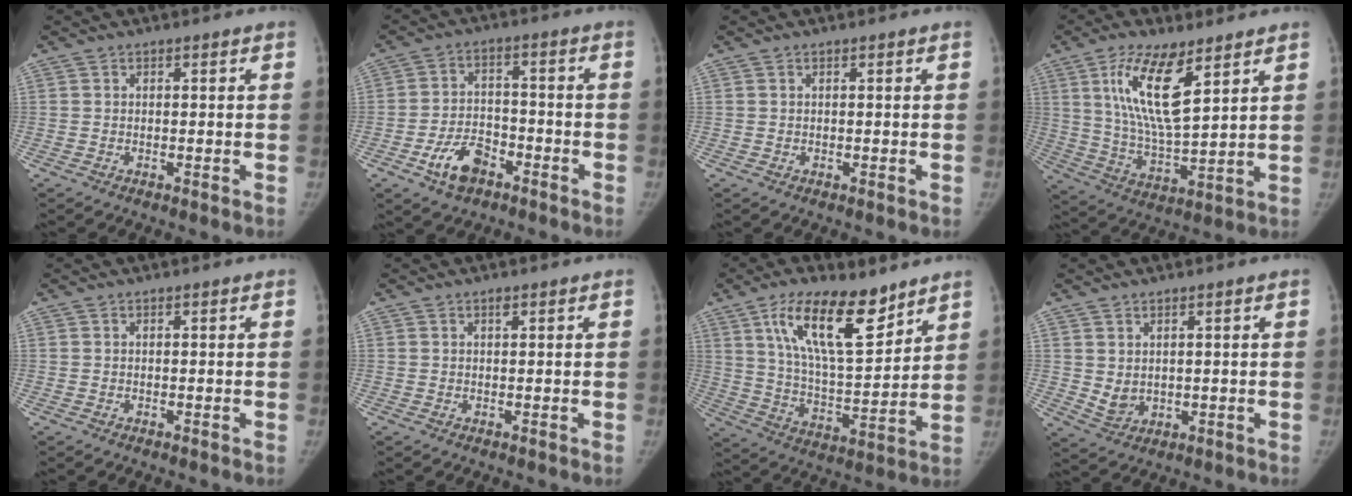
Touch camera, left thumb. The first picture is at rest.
{"total": 8.3, "force": [-4.5, 5.0, 4.8], "torque": [-0.074, 0.028, -0.077]}
{"total": 0.0}
{"total": 14.5, "force": [7.0, 4.8, 11.7], "torque": [-0.211, -0.037, 0.137]}
{"total": 0.0}
{"total": 0.7, "force": [0.5, 0.2, 0.5], "torque": [-0.008, -0.002, 0.007]}
{"total": 17.7, "force": [10.6, 6.6, 12.5], "torque": [-0.180, -0.058, 0.194]}
{"total": 3.7, "force": [1.0, 2.6, 2.5], "torque": [-0.034, -0.016, 0.030]}